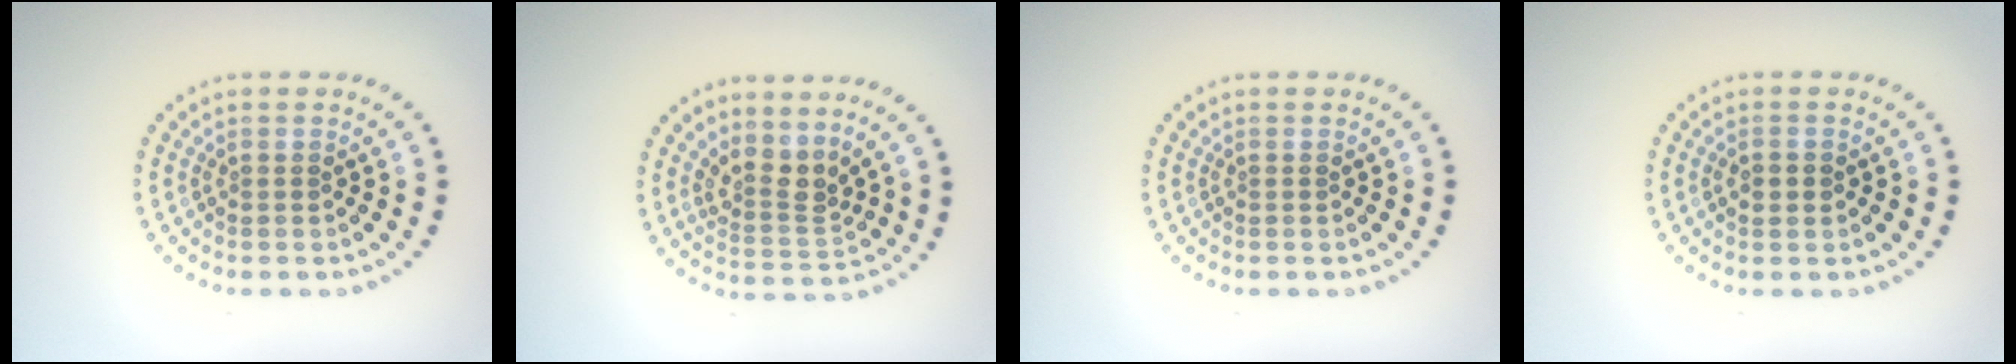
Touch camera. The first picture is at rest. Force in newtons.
{"total": 2.8, "press": 2.0, "slide": 2.0}
{"total": 0.0}
{"total": 1.8, "press": 1.8, "slide": 0.1}